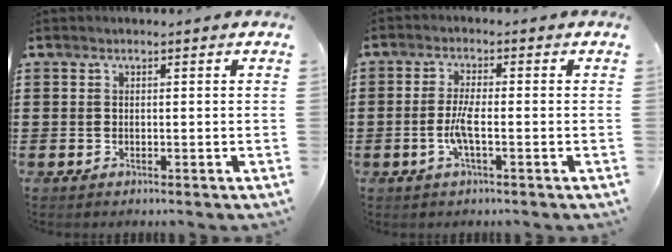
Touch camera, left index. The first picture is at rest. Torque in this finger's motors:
{"motor_torque": [0.30, 0.08, 0.22, 0.08]}